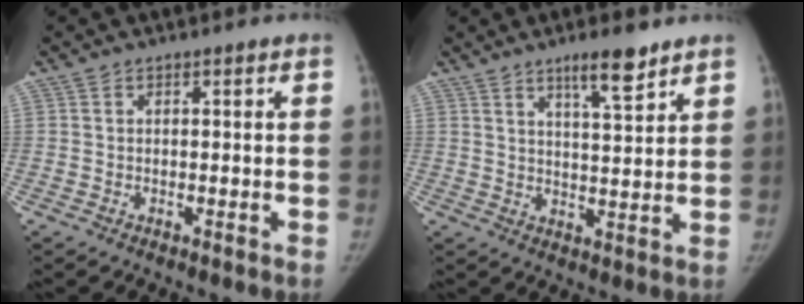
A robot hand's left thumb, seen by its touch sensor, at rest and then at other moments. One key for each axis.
{"total": 7.2, "fx": 5.1, "fy": 1.3, "fz": 5.0, "tx": -0.065, "ty": -0.035, "tz": 0.083}